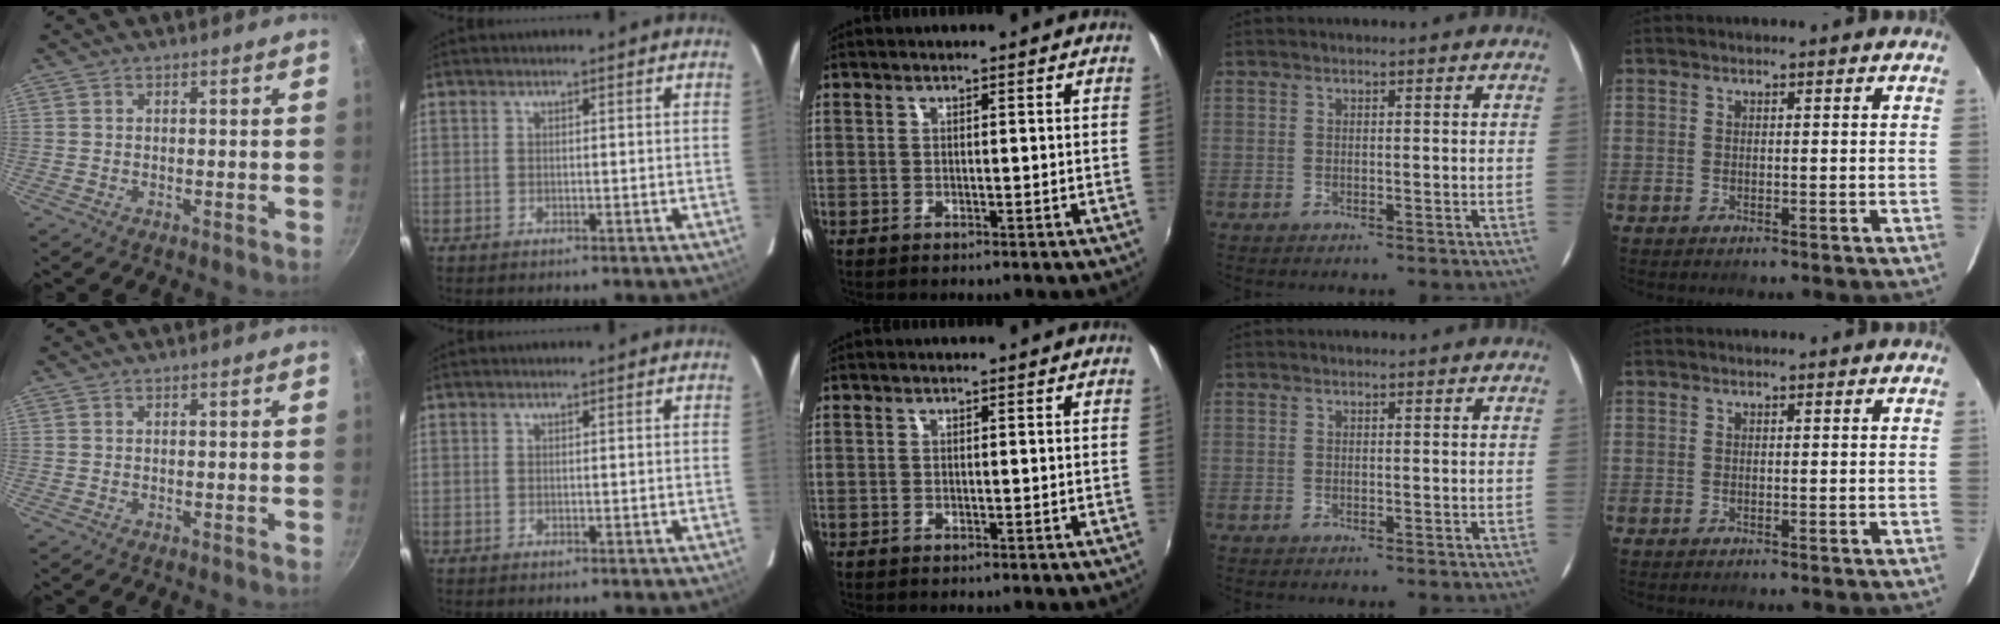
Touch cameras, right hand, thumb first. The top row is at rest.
{}